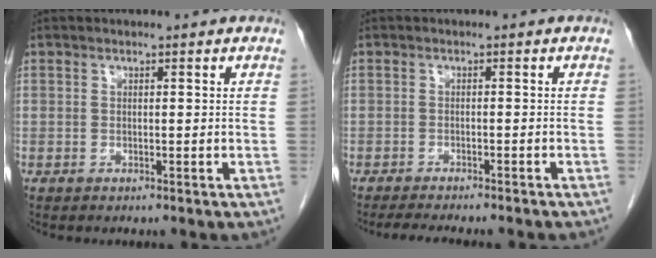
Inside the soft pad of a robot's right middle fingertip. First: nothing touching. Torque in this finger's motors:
{"motor_torque": [0.37, -0.33, 0.03, 0.02]}